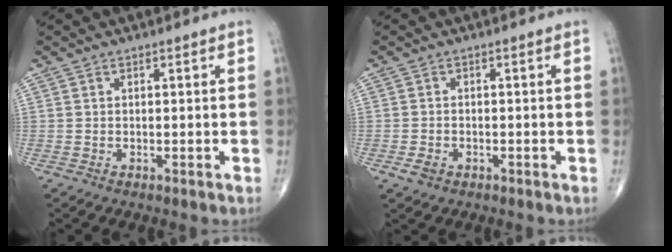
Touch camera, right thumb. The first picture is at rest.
{"total": 2.2, "force": [-1.0, 1.5, 1.2], "torque": [-0.023, 0.003, -0.015]}